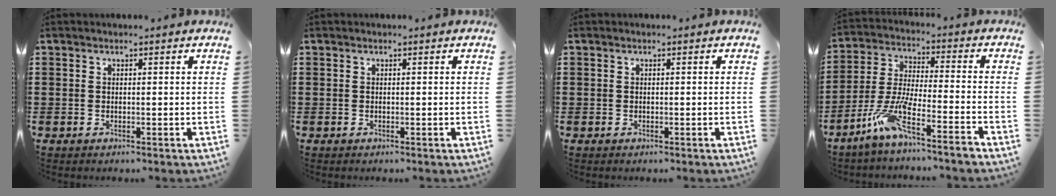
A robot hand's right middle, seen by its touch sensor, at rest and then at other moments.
{"total": 0.0}
{"total": 0.0}
{"total": 8.2, "force": [-6.3, 0.1, 5.2], "torque": [-0.126, -0.016, -0.130]}